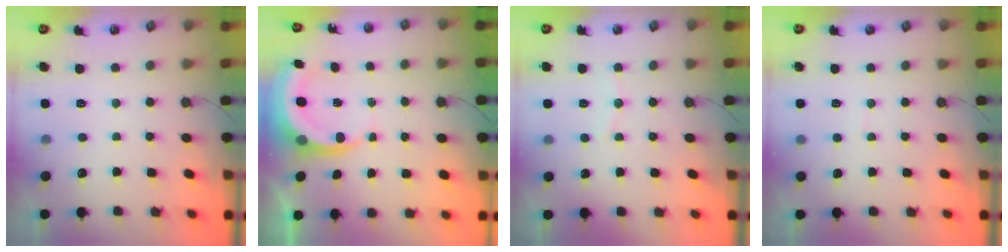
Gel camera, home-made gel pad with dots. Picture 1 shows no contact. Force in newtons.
{"total": 5.9, "press": 5.9, "slide": 0.6}
{"total": 3.8, "press": 3.7, "slide": 0.8}
{"total": 2.6, "press": 2.6, "slide": 0.3}